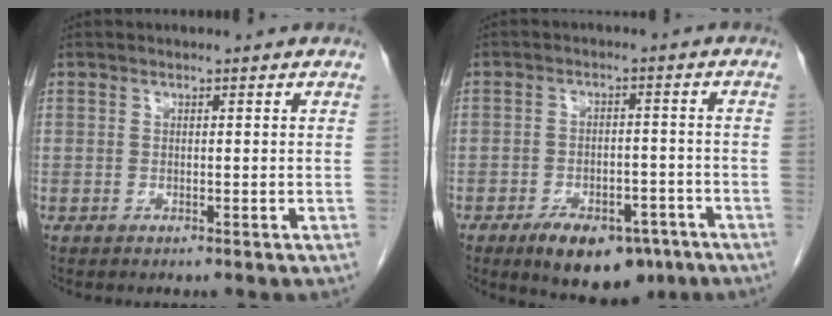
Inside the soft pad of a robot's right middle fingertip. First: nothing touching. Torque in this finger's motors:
{"motor_torque": [0.93, -1.21, 0.15, 0.07]}